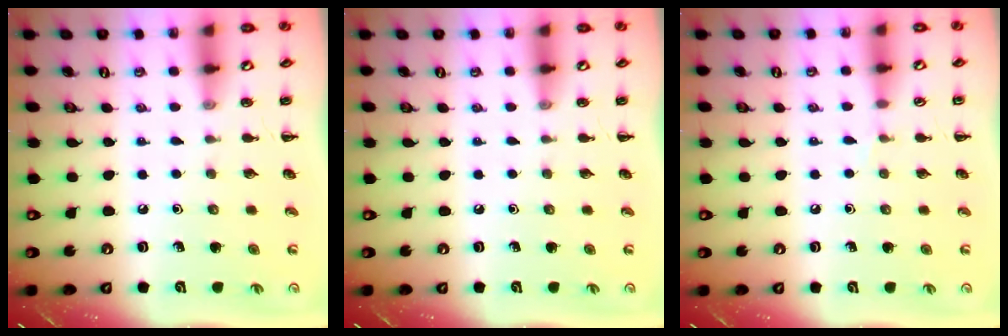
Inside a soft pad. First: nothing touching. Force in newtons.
{"total": 0.0}
{"total": 3.3, "press": 3.1, "slide": 1.2}